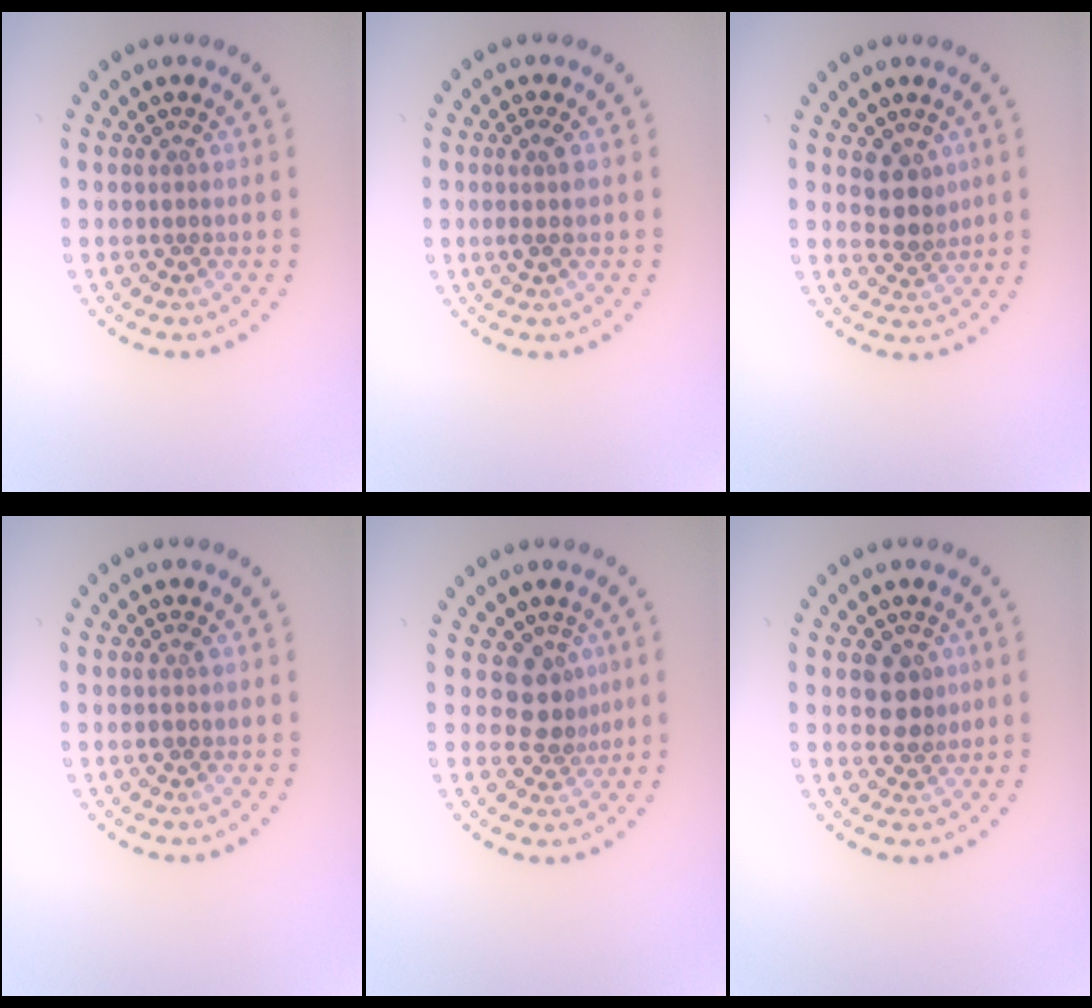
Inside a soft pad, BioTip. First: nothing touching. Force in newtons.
{"total": 1.4, "press": 1.3, "slide": 0.7}
{"total": 2.6, "press": 2.3, "slide": 1.2}
{"total": 0.7, "press": 0.7, "slide": 0.2}
{"total": 3.0, "press": 2.8, "slide": 1.1}
{"total": 2.7, "press": 2.5, "slide": 0.9}